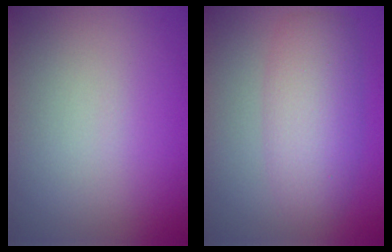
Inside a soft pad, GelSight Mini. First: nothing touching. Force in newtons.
{"total": 5.0, "press": 5.0, "slide": 0.3}